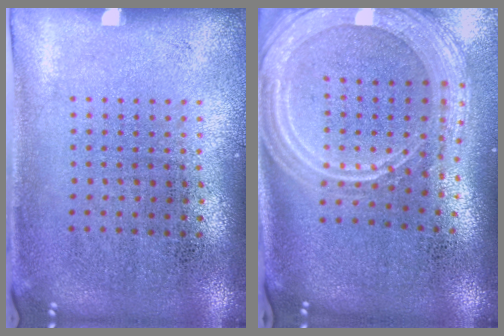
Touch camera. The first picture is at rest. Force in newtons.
{"total": 3.1, "press": 2.5, "slide": 1.8}